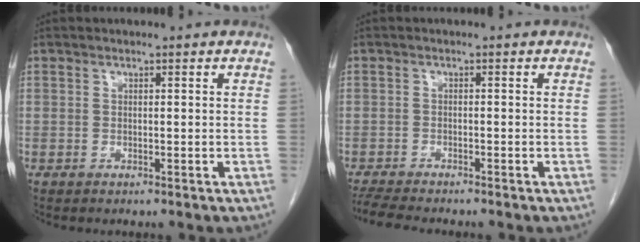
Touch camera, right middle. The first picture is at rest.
{"total": 5.3, "force": [-4.8, 0.0, 2.1], "torque": [-0.041, -0.020, -0.082]}